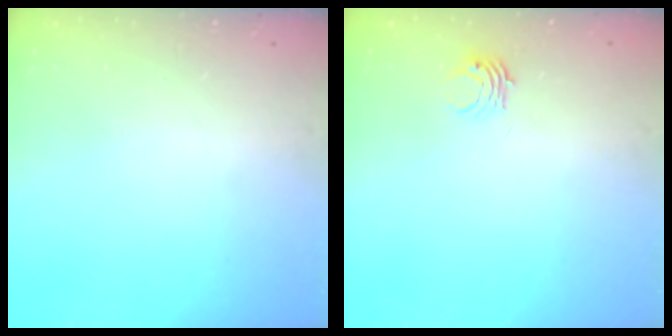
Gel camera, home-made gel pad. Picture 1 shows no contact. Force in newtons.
{"total": 3.4, "press": 3.4, "slide": 0.1}